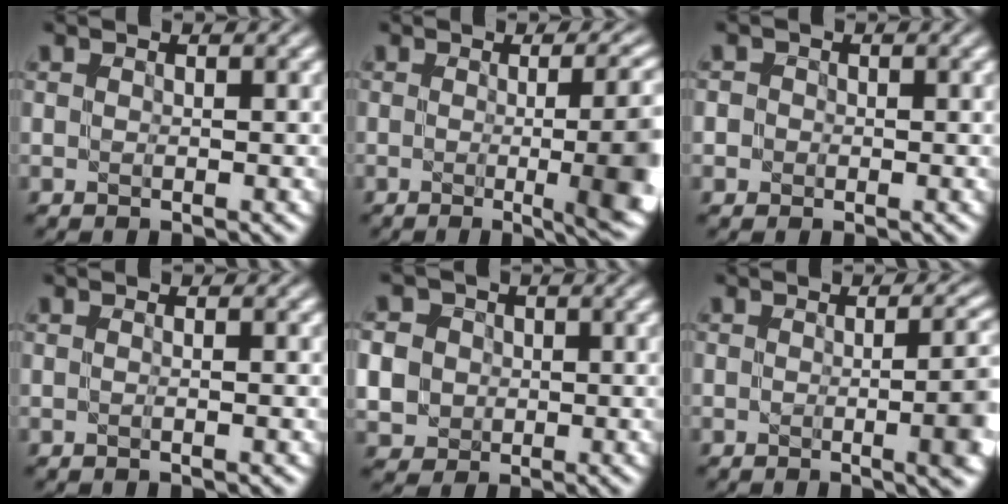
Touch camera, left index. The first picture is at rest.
{"total": 12.9, "force": [-0.7, 5.0, 11.8], "torque": [-0.088, 0.005, -0.008]}
{"total": 1.3, "force": [0.1, 1.2, 0.4], "torque": [0.003, 0.003, -0.009]}
{"total": 1.4, "force": [0.1, 0.7, 1.3], "torque": [-0.001, -0.011, -0.012]}
{"total": 7.6, "force": [0.0, 7.1, 2.7], "torque": [-0.069, 0.021, -0.013]}
{"total": 8.4, "force": [-0.9, 3.4, 7.6], "torque": [-0.061, -0.001, -0.013]}